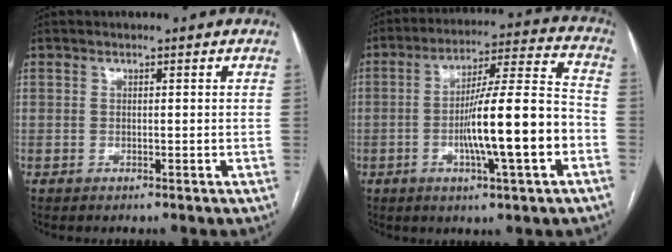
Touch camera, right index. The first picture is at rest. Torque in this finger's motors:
{"motor_torque": [2.05, -0.08, 1.05, 0.21]}